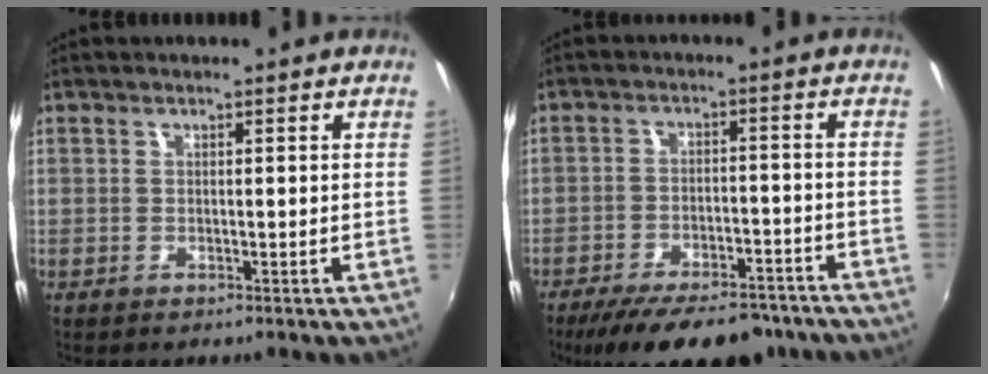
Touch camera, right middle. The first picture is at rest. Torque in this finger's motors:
{"motor_torque": [0.99, -1.15, 0.16, 0.06]}